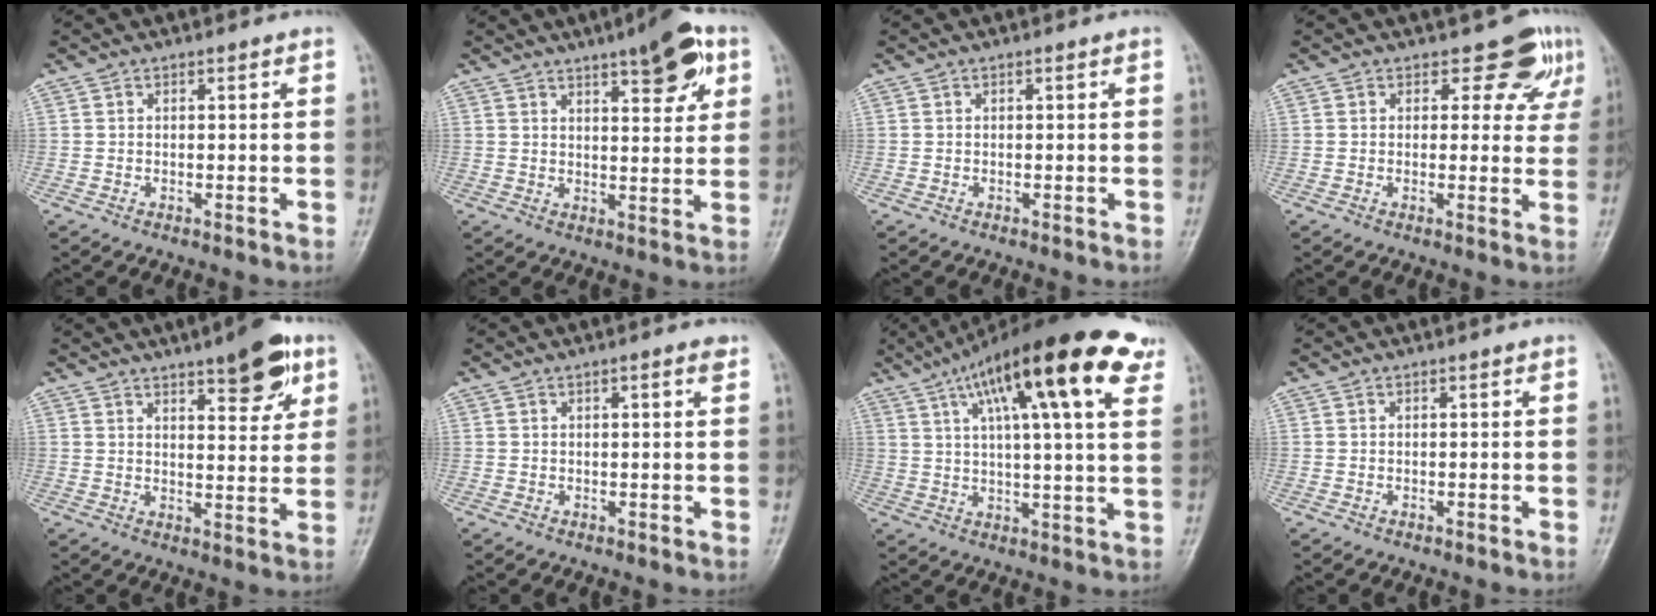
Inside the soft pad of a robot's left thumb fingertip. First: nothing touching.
{"total": 10.4, "force": [5.4, 3.4, 8.2], "torque": [-0.086, -0.020, 0.071]}
{"total": 0.0}
{"total": 5.5, "force": [3.7, 3.6, 1.9], "torque": [0.011, -0.023, 0.033]}
{"total": 10.0, "force": [5.9, 3.4, 7.3], "torque": [-0.074, -0.028, 0.080]}
{"total": 1.7, "force": [0.9, 0.2, 1.5], "torque": [-0.022, -0.001, 0.011]}
{"total": 22.0, "force": [11.5, 4.7, 18.1], "torque": [-0.271, -0.005, 0.172]}
{"total": 0.0}